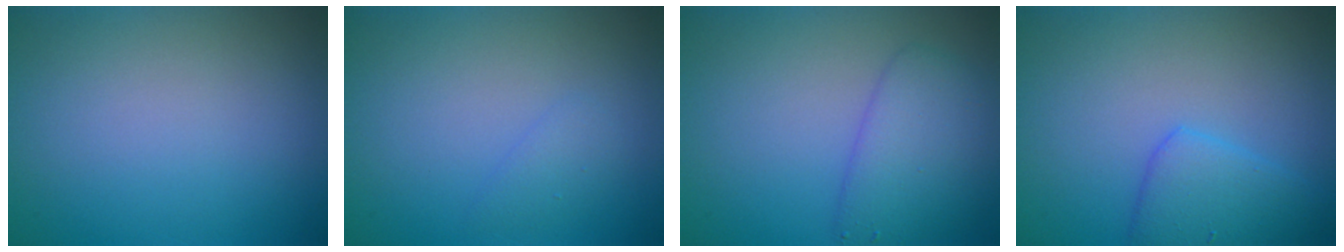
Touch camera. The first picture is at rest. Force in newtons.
{"total": 1.1, "press": 1.1, "slide": 0.0}
{"total": 3.9, "press": 3.9, "slide": 0.1}
{"total": 3.3, "press": 3.3, "slide": 0.2}